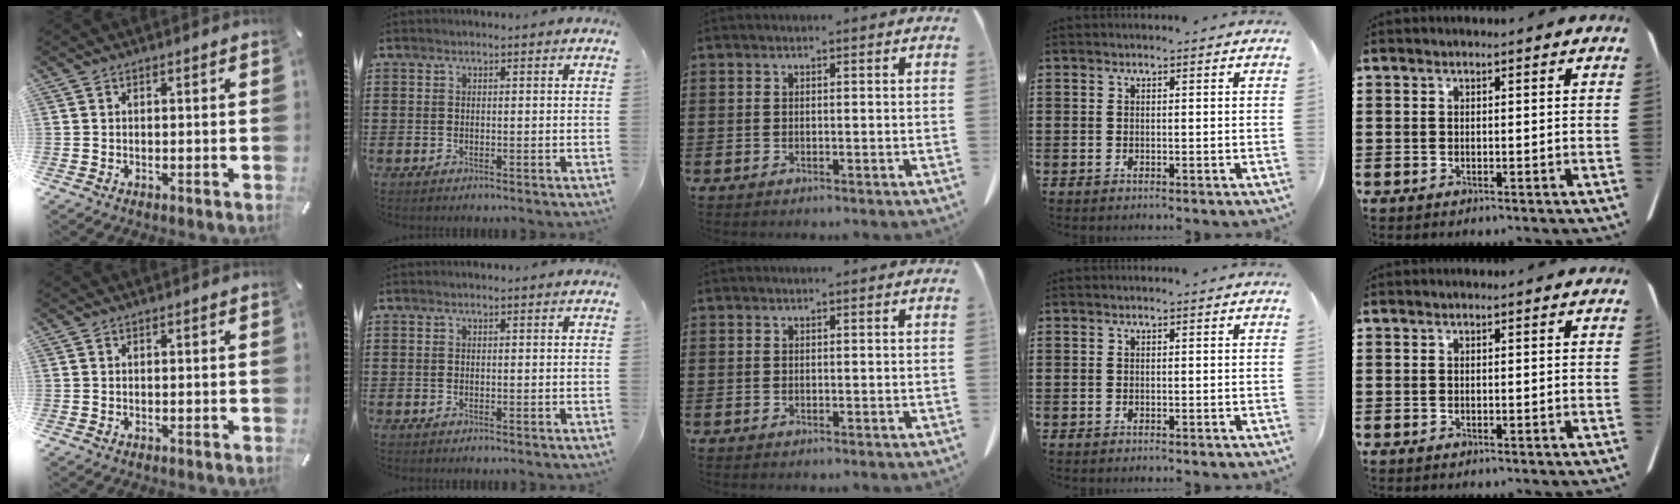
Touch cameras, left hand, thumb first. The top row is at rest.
{}